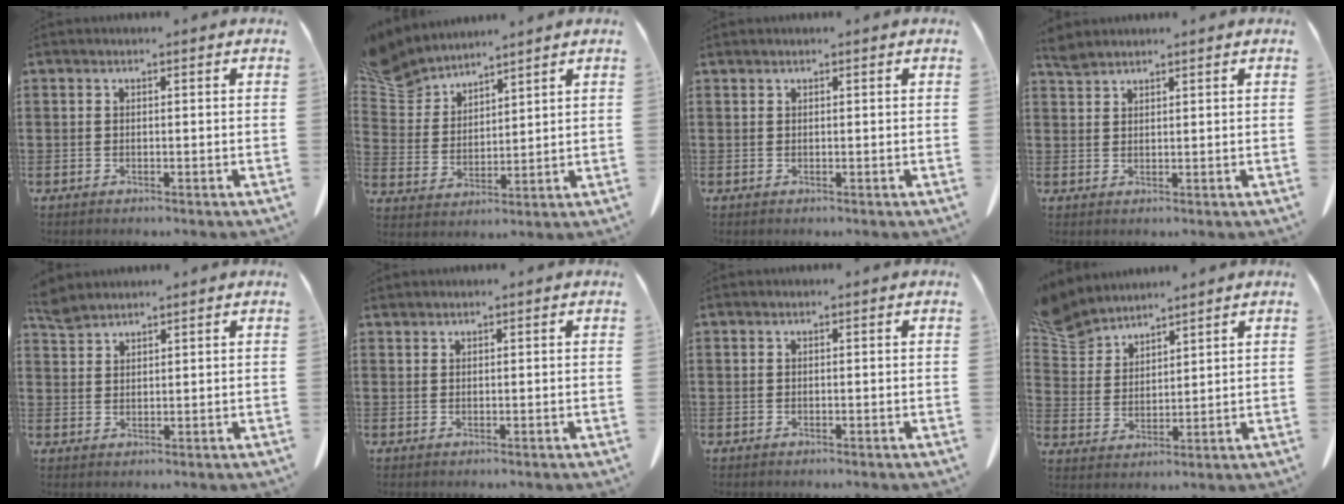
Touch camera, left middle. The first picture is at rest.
{"total": 6.1, "force": [5.6, 2.2, 0.9], "torque": [-0.047, -0.020, 0.105]}
{"total": 0.0}
{"total": 1.9, "force": [1.8, 0.5, 0.5], "torque": [-0.016, -0.001, 0.035]}
{"total": 2.7, "force": [2.5, 0.7, 0.7], "torque": [-0.023, -0.003, 0.048]}
{"total": 0.7, "force": [0.6, 0.1, 0.0], "torque": [-0.002, -0.002, 0.014]}
{"total": 0.0}
{"total": 5.9, "force": [5.4, 2.2, 1.0], "torque": [-0.044, -0.015, 0.102]}